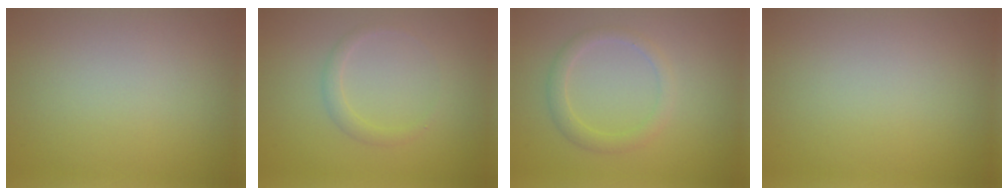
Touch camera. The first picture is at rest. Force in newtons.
{"total": 1.3, "press": 1.3, "slide": 0.0}
{"total": 1.9, "press": 1.9, "slide": 0.0}
{"total": 0.0}